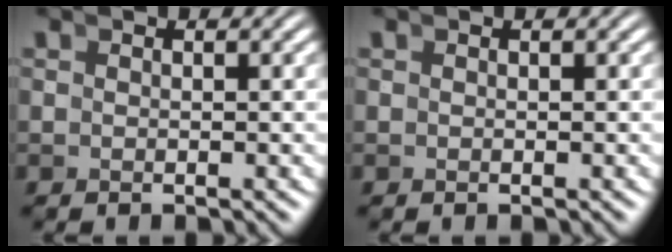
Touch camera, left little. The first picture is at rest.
{"total": 0.0}